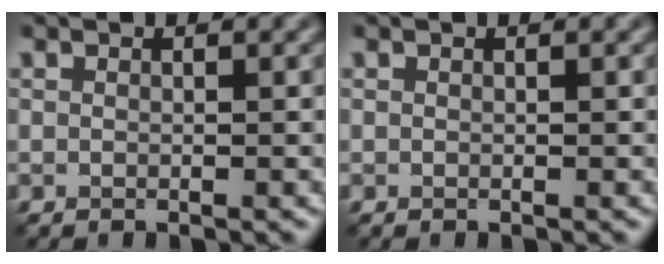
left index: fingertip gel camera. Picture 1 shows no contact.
{"total": 0.0}